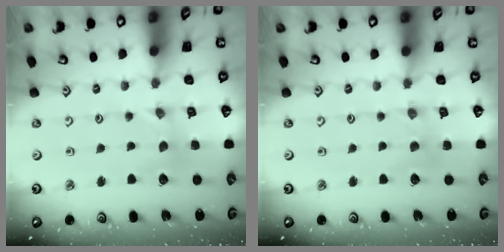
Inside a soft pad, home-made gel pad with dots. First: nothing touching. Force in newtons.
{"total": 0.0}